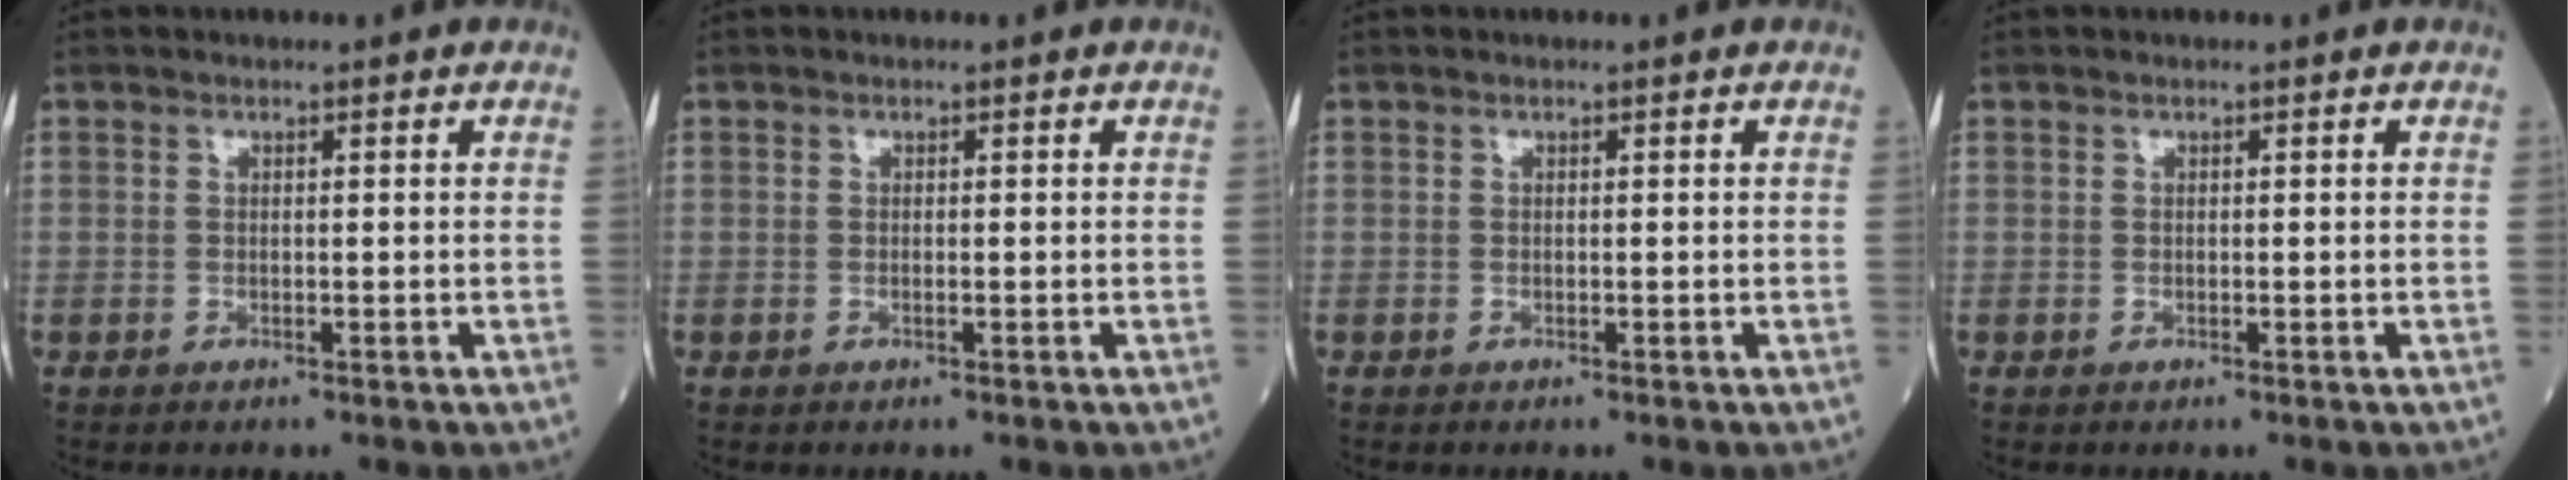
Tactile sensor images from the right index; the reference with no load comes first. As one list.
[{"total": 0.0}, {"total": 0.0}, {"total": 0.0}]